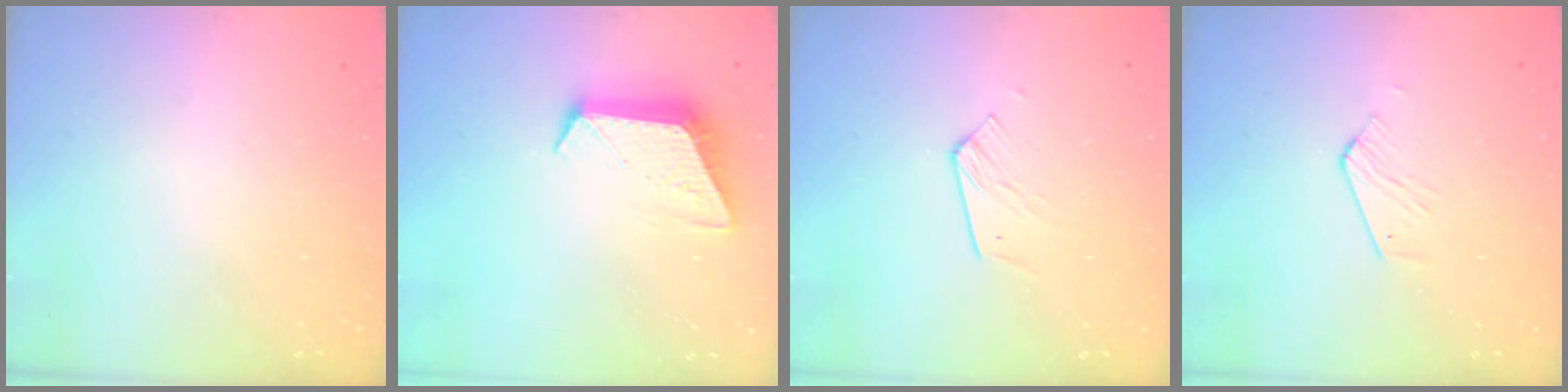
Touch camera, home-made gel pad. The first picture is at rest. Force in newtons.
{"total": 10.8, "press": 10.8, "slide": 0.6}
{"total": 5.1, "press": 5.1, "slide": 0.5}
{"total": 3.0, "press": 3.0, "slide": 0.1}